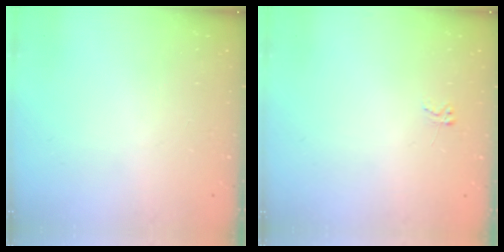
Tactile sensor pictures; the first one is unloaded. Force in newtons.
{"total": 2.6, "press": 2.6, "slide": 0.4}